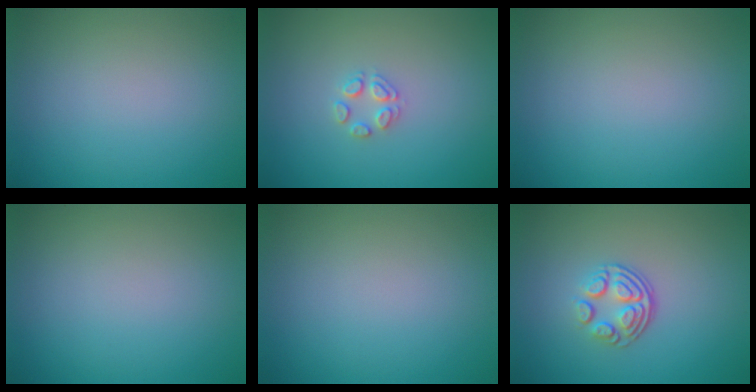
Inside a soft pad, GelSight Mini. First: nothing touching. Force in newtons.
{"total": 1.7, "press": 1.6, "slide": 0.2}
{"total": 0.0}
{"total": 0.0}
{"total": 0.0}
{"total": 3.6, "press": 2.5, "slide": 2.6}